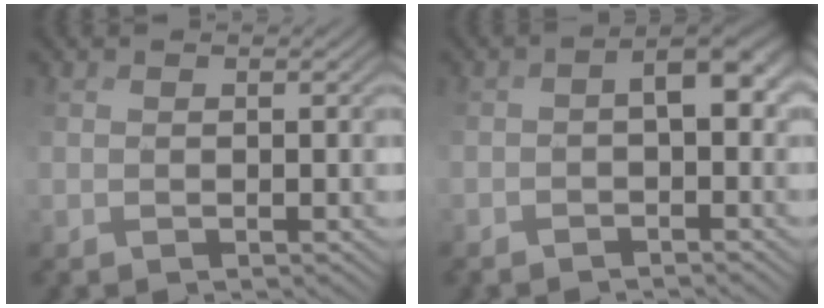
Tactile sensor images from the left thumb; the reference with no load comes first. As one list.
[{"total": 4.7, "force": [-1.3, 2.3, 3.9], "torque": [-0.061, -0.001, -0.023]}]